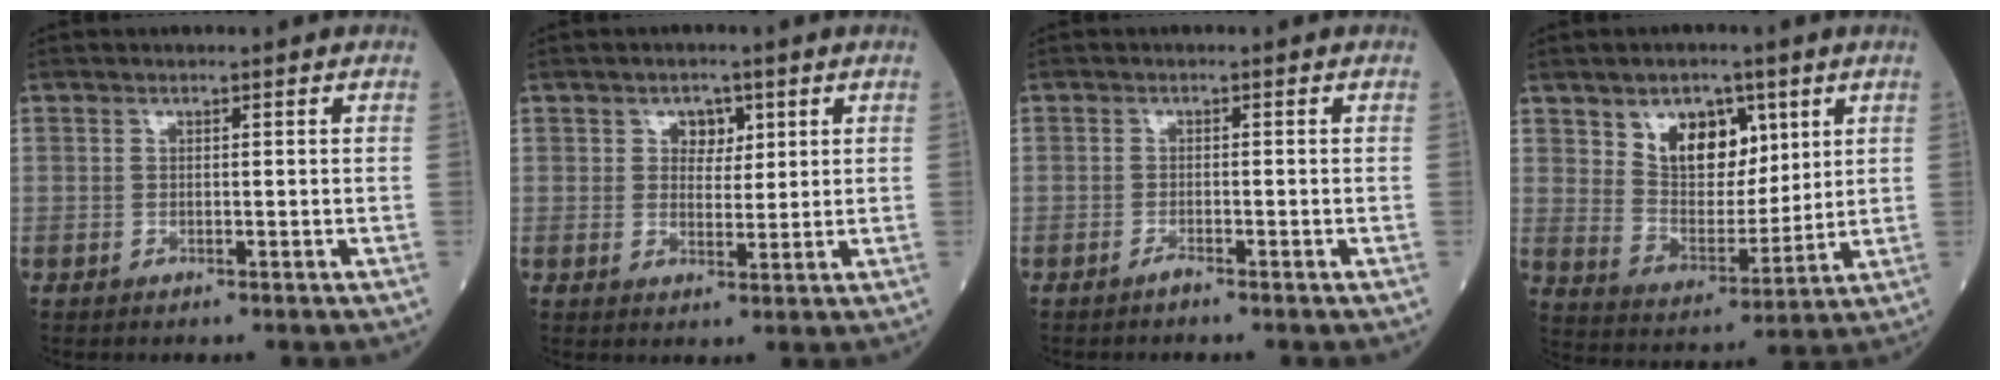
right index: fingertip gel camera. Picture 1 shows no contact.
{"total": 3.2, "force": [1.4, 2.3, 1.8], "torque": [-0.020, 0.004, 0.022]}
{"total": 0.9, "force": [-0.7, -0.2, 0.4], "torque": [-0.011, -0.002, -0.012]}
{"total": 10.0, "force": [4.9, 5.9, 6.5], "torque": [-0.115, 0.005, 0.094]}